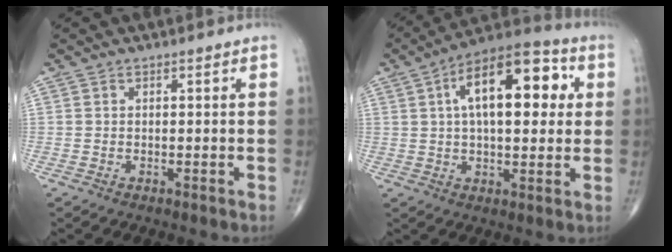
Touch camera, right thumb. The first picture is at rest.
{"total": 18.2, "force": [4.4, 8.5, 15.5], "torque": [-0.209, 0.021, 0.058]}